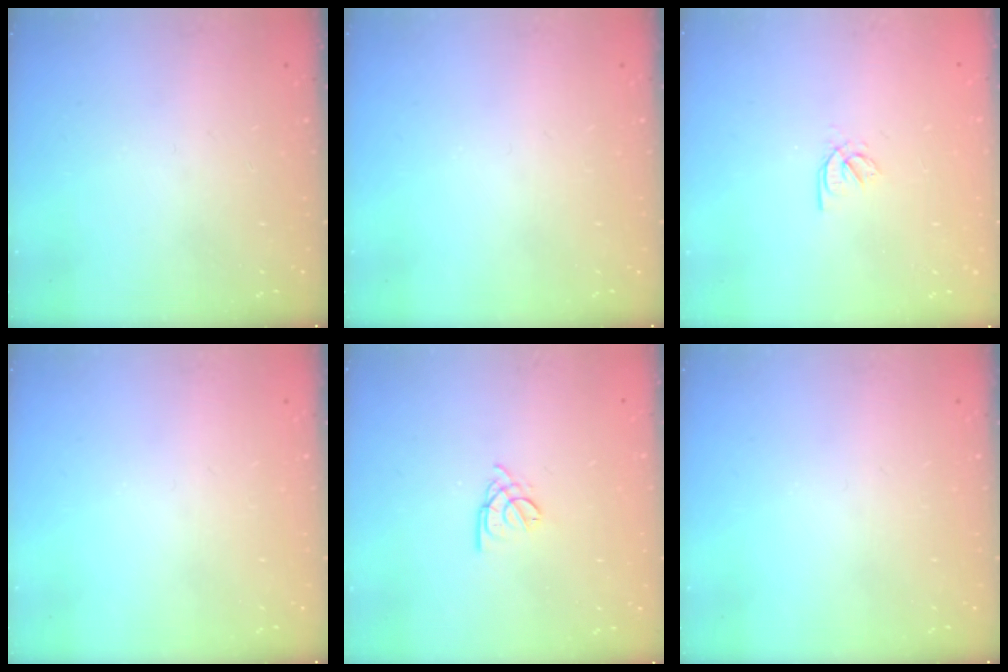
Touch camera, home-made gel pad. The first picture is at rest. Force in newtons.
{"total": 0.0}
{"total": 2.3, "press": 2.3, "slide": 0.4}
{"total": 0.0}
{"total": 2.8, "press": 2.7, "slide": 0.5}
{"total": 0.0}